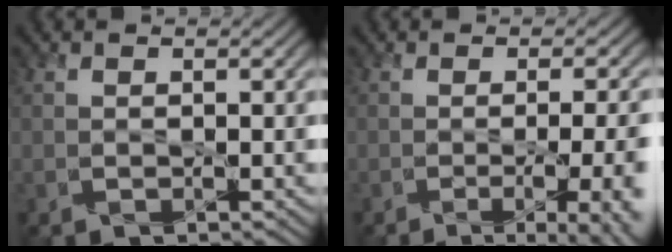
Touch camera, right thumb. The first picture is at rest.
{"total": 9.8, "force": [-2.6, 3.7, 8.7], "torque": [-0.069, -0.008, -0.021]}